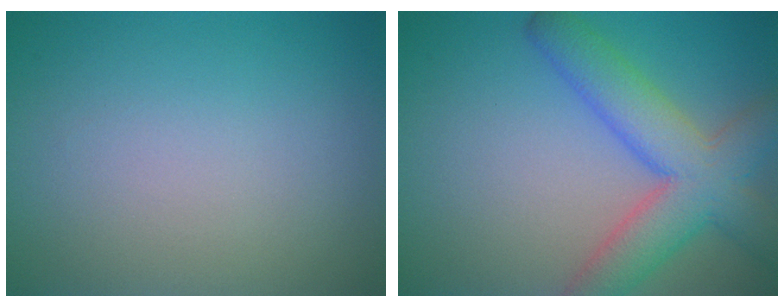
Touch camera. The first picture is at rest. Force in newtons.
{"total": 7.3, "press": 7.3, "slide": 0.4}